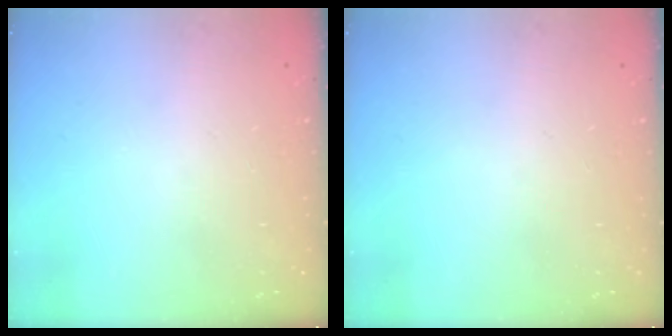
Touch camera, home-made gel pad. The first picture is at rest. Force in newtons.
{"total": 0.0}